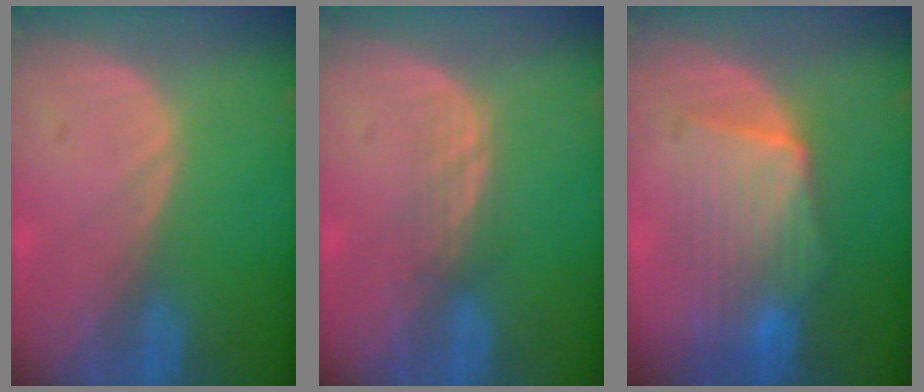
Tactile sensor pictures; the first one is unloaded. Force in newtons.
{"total": 2.4, "press": 2.3, "slide": 0.5}
{"total": 7.7, "press": 7.7, "slide": 0.4}